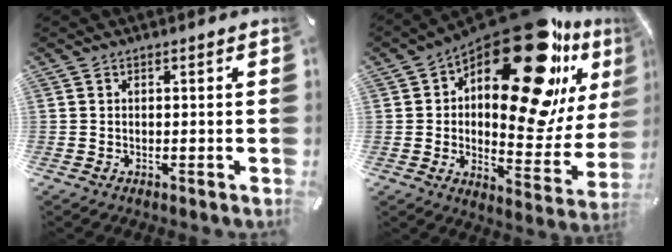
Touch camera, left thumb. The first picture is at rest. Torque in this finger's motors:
{"motor_torque": [1.78, 1.78, 2.00, -0.77, 0.65]}